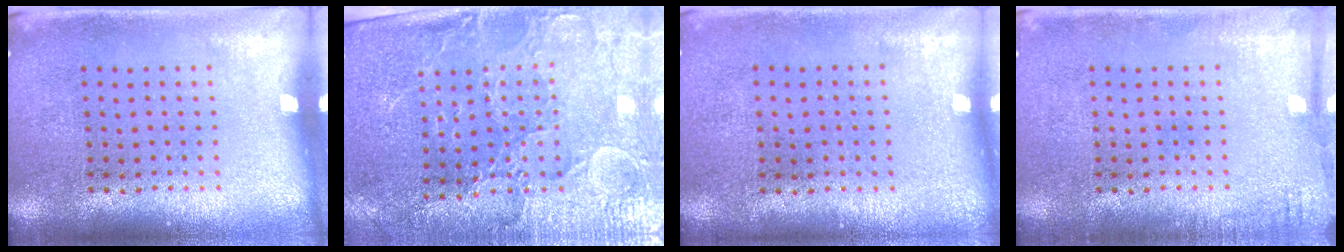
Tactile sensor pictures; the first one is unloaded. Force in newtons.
{"total": 3.5, "press": 3.3, "slide": 1.1}
{"total": 0.0}
{"total": 1.3, "press": 1.3, "slide": 0.1}